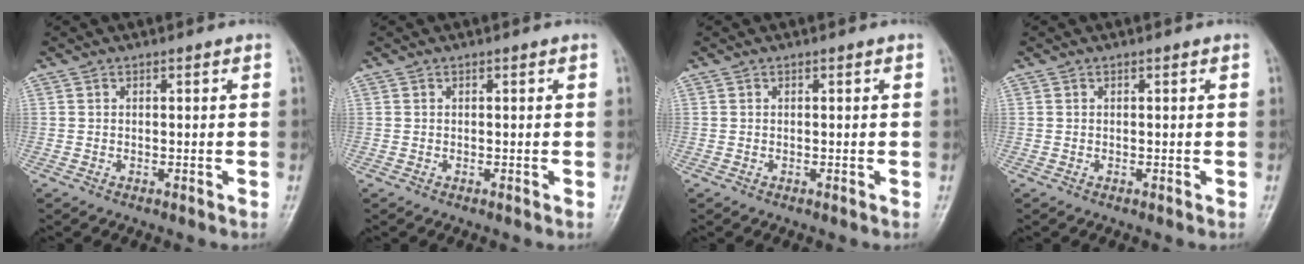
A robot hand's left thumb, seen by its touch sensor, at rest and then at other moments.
{"total": 0.0}
{"total": 0.0}
{"total": 0.0}